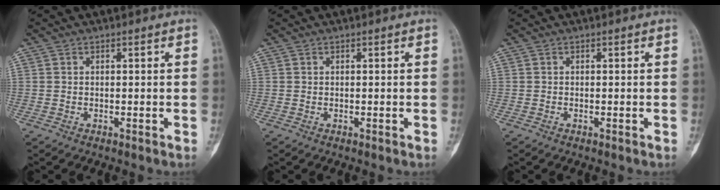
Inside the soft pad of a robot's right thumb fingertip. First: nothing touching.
{"total": 0.0}
{"total": 0.0}